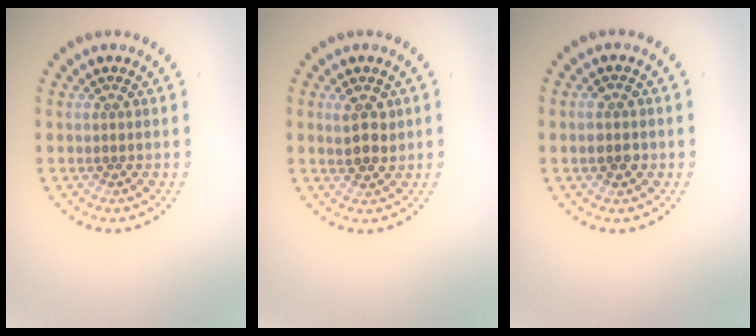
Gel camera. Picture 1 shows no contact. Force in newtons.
{"total": 2.4, "press": 2.3, "slide": 0.7}
{"total": 1.8, "press": 1.8, "slide": 0.2}